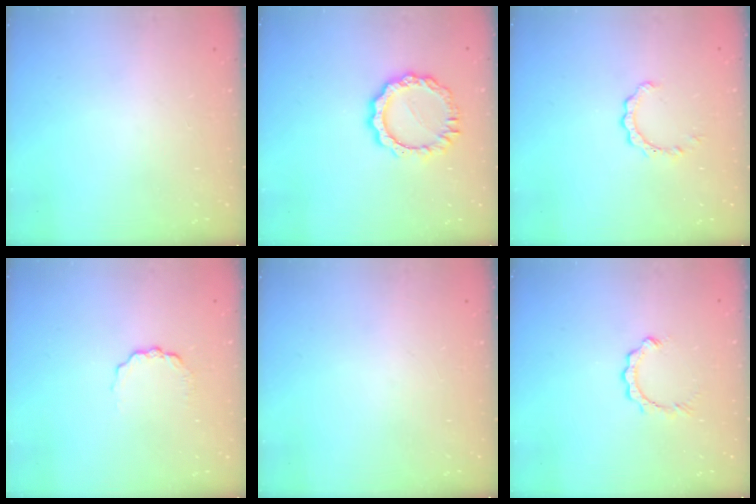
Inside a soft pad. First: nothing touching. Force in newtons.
{"total": 9.8, "press": 9.8, "slide": 0.9}
{"total": 2.4, "press": 2.4, "slide": 0.3}
{"total": 2.7, "press": 2.7, "slide": 0.3}
{"total": 0.0}
{"total": 2.5, "press": 2.5, "slide": 0.3}